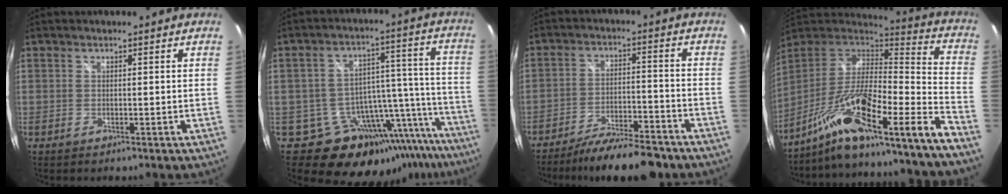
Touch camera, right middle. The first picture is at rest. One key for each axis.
{"total": 20.0, "fx": -15.8, "fy": 10.3, "fz": 6.6, "tx": -0.081, "ty": 0.050, "tz": -0.210}
{"total": 13.4, "fx": -11.4, "fy": 2.9, "fz": 6.4, "tx": -0.125, "ty": -0.012, "tz": -0.173}
{"total": 20.6, "fx": -13.1, "fy": 0.8, "fz": 15.8, "tx": -0.251, "ty": -0.036, "tz": -0.236}